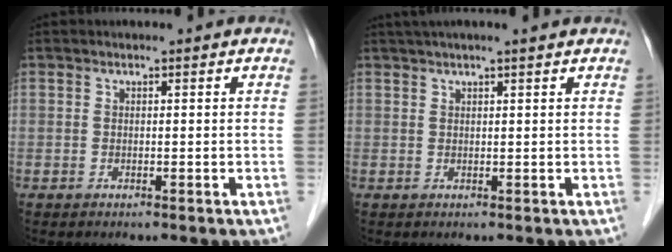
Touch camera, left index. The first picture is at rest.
{"total": 6.3, "force": [5.2, -0.2, 3.6], "torque": [-0.054, 0.031, 0.072]}